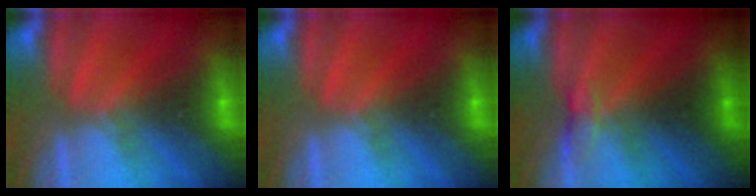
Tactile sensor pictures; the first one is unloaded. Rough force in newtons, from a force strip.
{"total": 0.0}
{"total": 2.7}